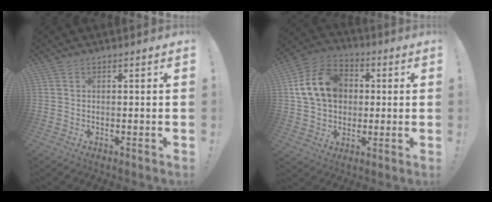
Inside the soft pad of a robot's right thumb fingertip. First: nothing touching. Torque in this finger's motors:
{"motor_torque": [0.68, 0.67, 0.73, 0.25, 0.07]}